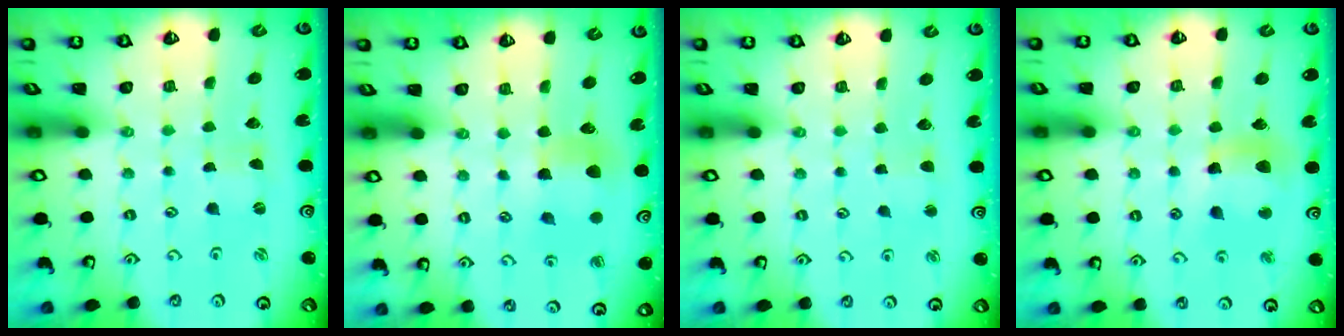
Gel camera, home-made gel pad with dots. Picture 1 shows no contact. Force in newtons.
{"total": 6.1, "press": 6.1, "slide": 0.4}
{"total": 2.5, "press": 2.5, "slide": 0.3}
{"total": 10.9, "press": 10.7, "slide": 2.1}